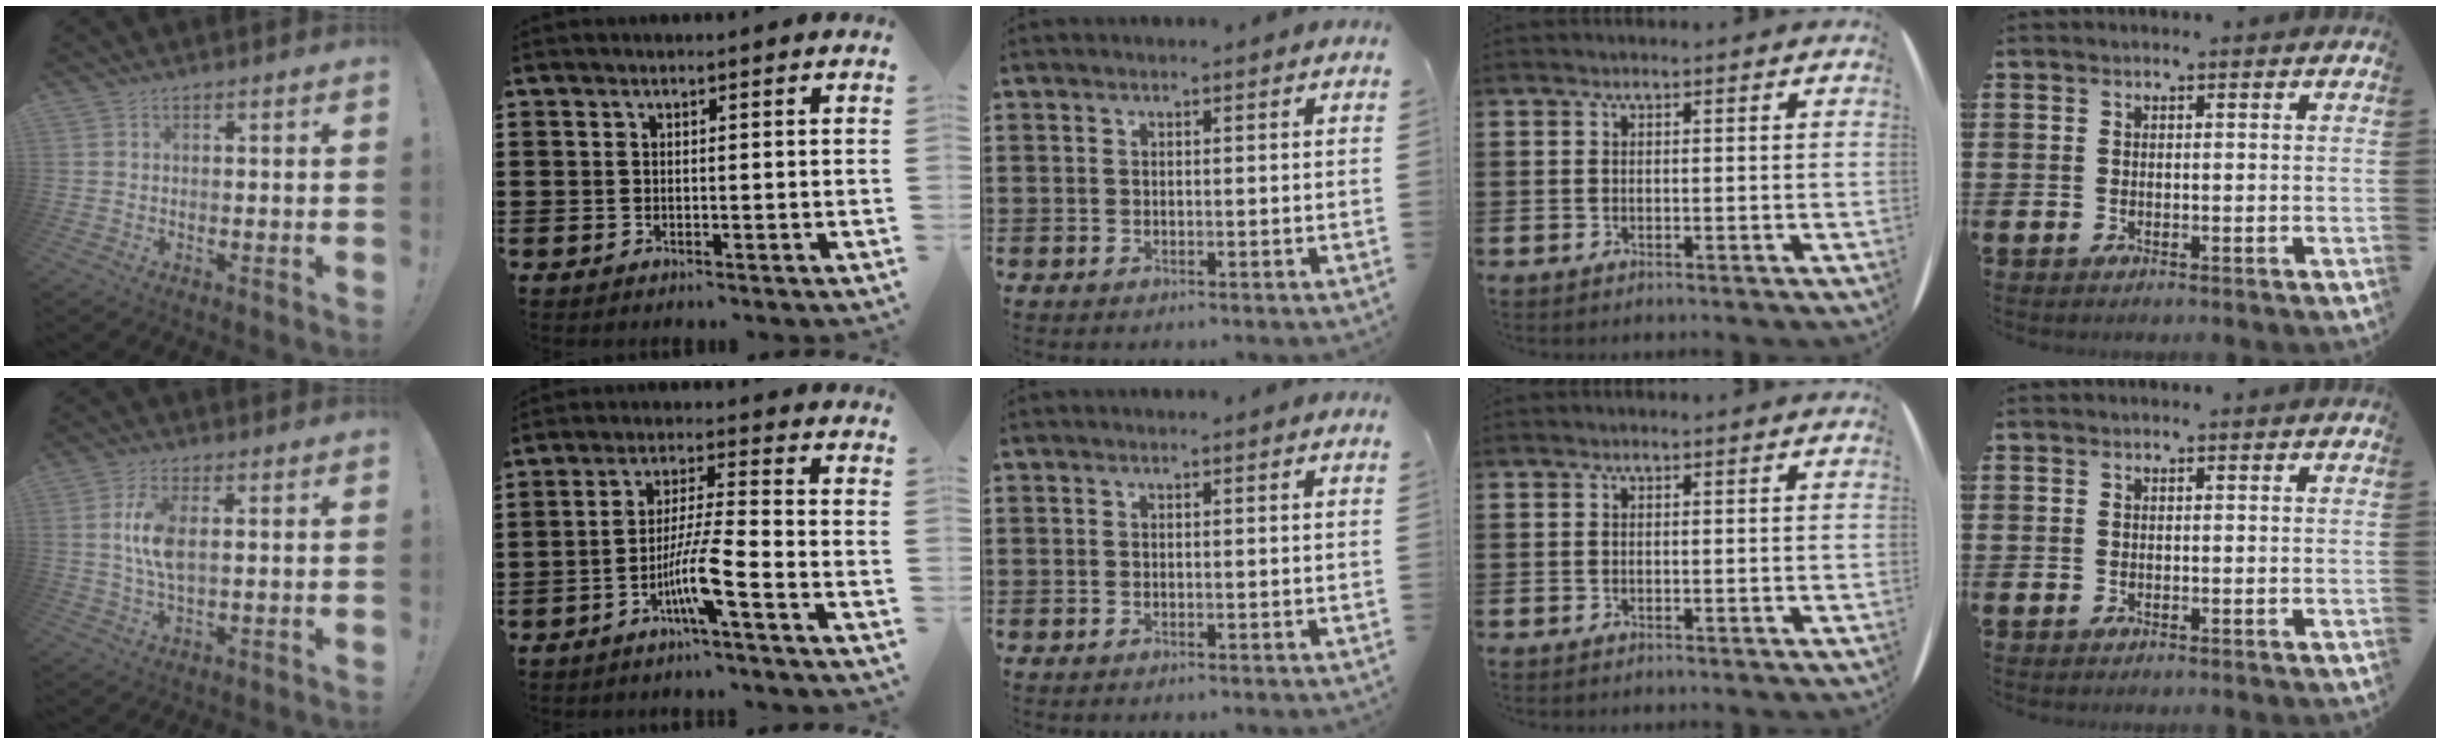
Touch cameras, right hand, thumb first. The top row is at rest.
{"thumb": {"total": 8.5, "force": [1.2, 3.6, 7.6], "torque": [-0.138, -0.012, 0.015]}, "index": {"total": 7.6, "force": [-3.9, 0.0, 6.5], "torque": [-0.135, -0.012, -0.077]}}